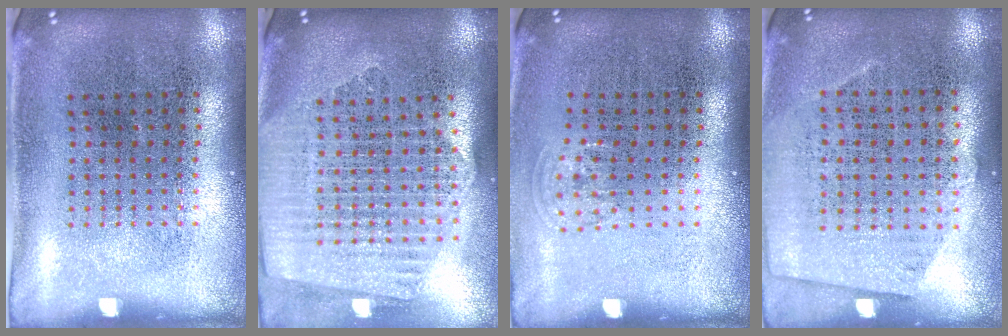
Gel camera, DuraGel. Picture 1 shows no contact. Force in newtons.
{"total": 2.4, "press": 2.2, "slide": 1.1}
{"total": 0.7, "press": 0.5, "slide": 0.4}
{"total": 0.6, "press": 0.2, "slide": 0.6}